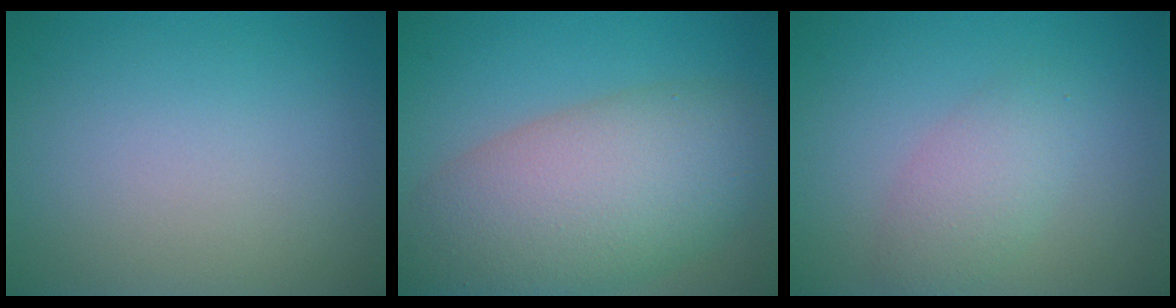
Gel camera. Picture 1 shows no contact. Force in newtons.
{"total": 10.6, "press": 10.6, "slide": 0.3}
{"total": 2.8, "press": 2.8, "slide": 0.1}